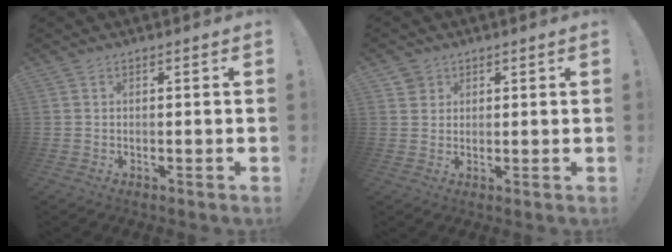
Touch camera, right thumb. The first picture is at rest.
{"total": 2.8, "force": [1.7, 2.2, 0.2], "torque": [0.001, -0.009, 0.030]}